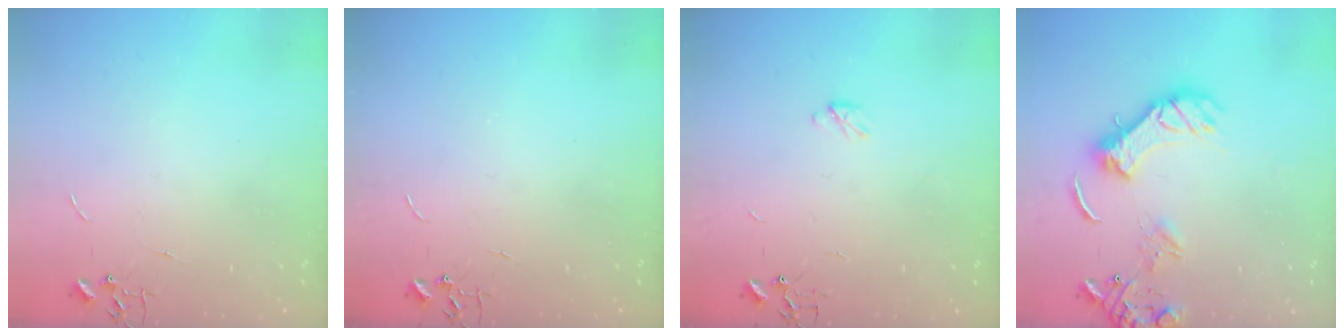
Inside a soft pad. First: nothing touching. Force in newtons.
{"total": 0.0}
{"total": 2.9, "press": 2.9, "slide": 0.4}
{"total": 14.1, "press": 13.9, "slide": 2.0}